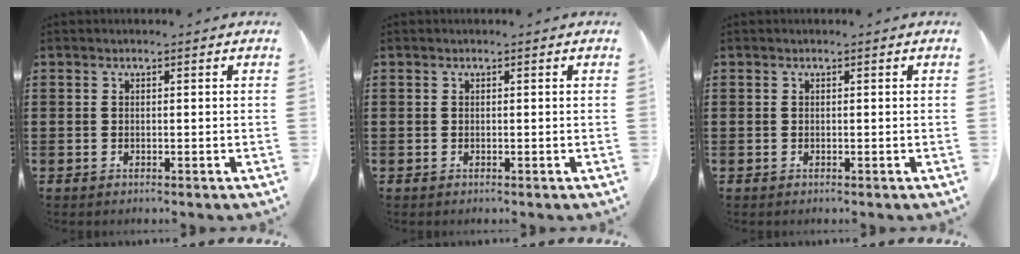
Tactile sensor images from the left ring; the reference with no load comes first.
{"total": 0.0}
{"total": 0.0}